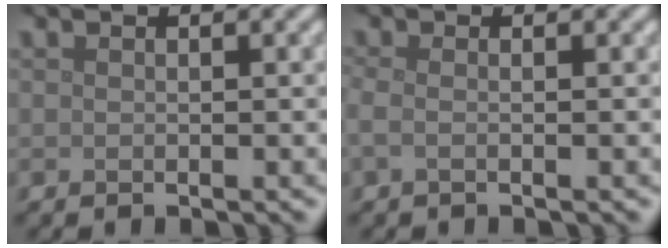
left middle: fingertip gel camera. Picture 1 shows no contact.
{"total": 1.2, "force": [-0.3, 0.4, 1.0], "torque": [-0.022, -0.005, -0.009]}